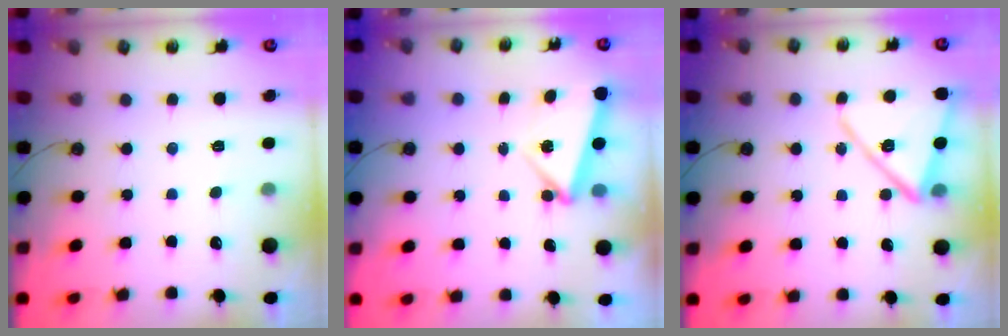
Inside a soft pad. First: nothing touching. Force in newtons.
{"total": 5.6, "press": 5.5, "slide": 0.6}
{"total": 15.2, "press": 15.1, "slide": 1.9}